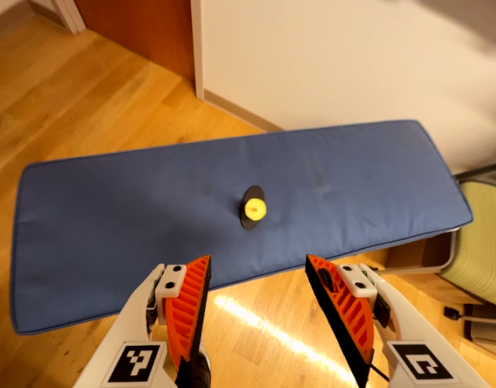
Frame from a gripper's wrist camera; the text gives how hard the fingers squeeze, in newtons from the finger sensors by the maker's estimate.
{"total": 0.0}